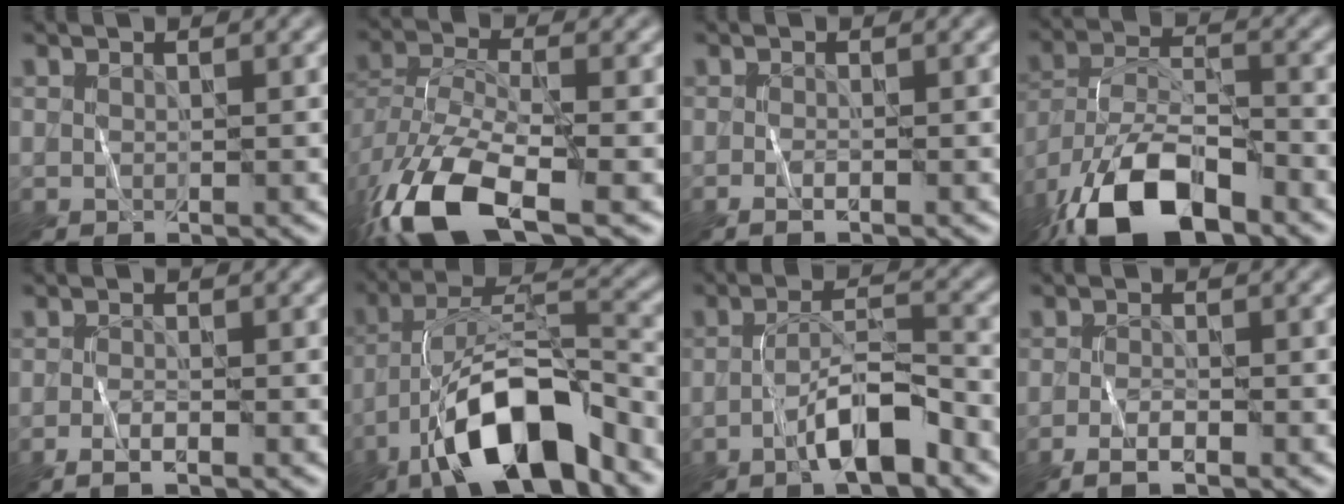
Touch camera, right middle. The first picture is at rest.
{"total": 12.1, "force": [-6.8, 5.3, 8.5], "torque": [-0.188, -0.025, -0.126]}
{"total": 1.2, "force": [-0.7, 0.2, 1.0], "torque": [-0.018, 0.001, -0.014]}
{"total": 12.8, "force": [-8.3, 5.1, 8.2], "torque": [-0.162, -0.002, -0.158]}
{"total": 1.8, "force": [-1.1, 0.4, 1.4], "torque": [-0.027, 0.002, -0.025]}
{"total": 11.6, "force": [-6.6, 3.8, 8.7], "torque": [-0.154, 0.019, -0.121]}
{"total": 5.3, "force": [-2.8, 1.3, 4.3], "torque": [-0.073, 0.012, -0.051]}
{"total": 2.2, "force": [-1.5, 0.5, 1.6], "torque": [-0.035, 0.001, -0.031]}